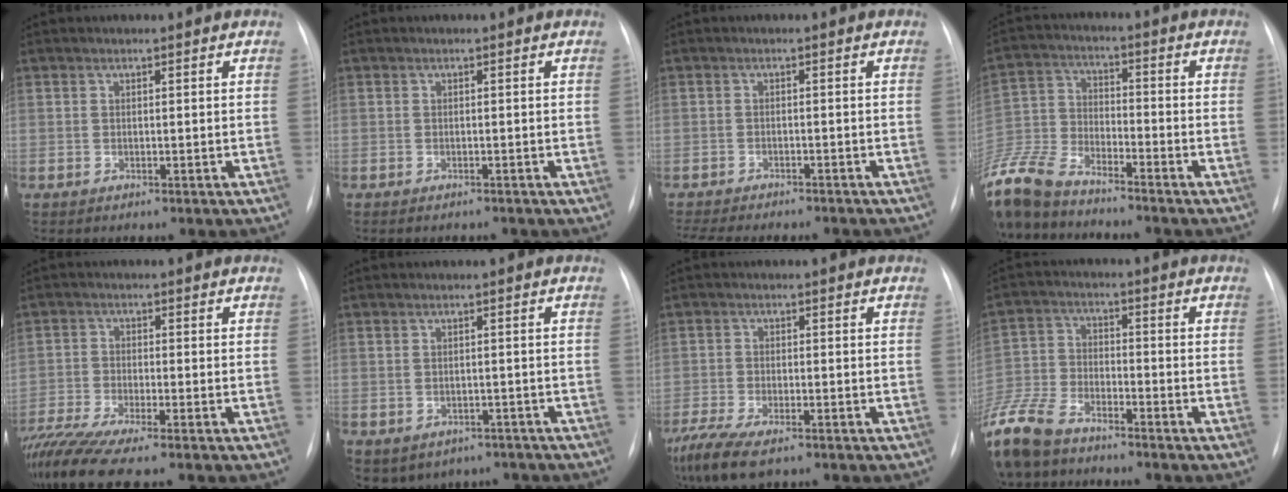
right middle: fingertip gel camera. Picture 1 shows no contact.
{"total": 1.2, "force": [-1.1, 0.4, 0.4], "torque": [-0.002, -0.001, -0.013]}
{"total": 13.0, "force": [-11.5, 3.1, 5.3], "torque": [-0.100, -0.011, -0.150]}
{"total": 13.2, "force": [-11.8, 2.9, 5.1], "torque": [-0.116, -0.012, -0.232]}
{"total": 10.3, "force": [-8.3, 0.3, 6.0], "torque": [-0.115, -0.024, -0.147]}
{"total": 7.9, "force": [-5.6, 5.3, 1.6], "torque": [-0.021, 0.013, -0.060]}
{"total": 9.3, "force": [-6.6, 2.8, 5.9], "torque": [-0.115, -0.024, -0.111]}
{"total": 14.3, "force": [-11.3, 5.6, 6.7], "torque": [-0.168, -0.022, -0.216]}